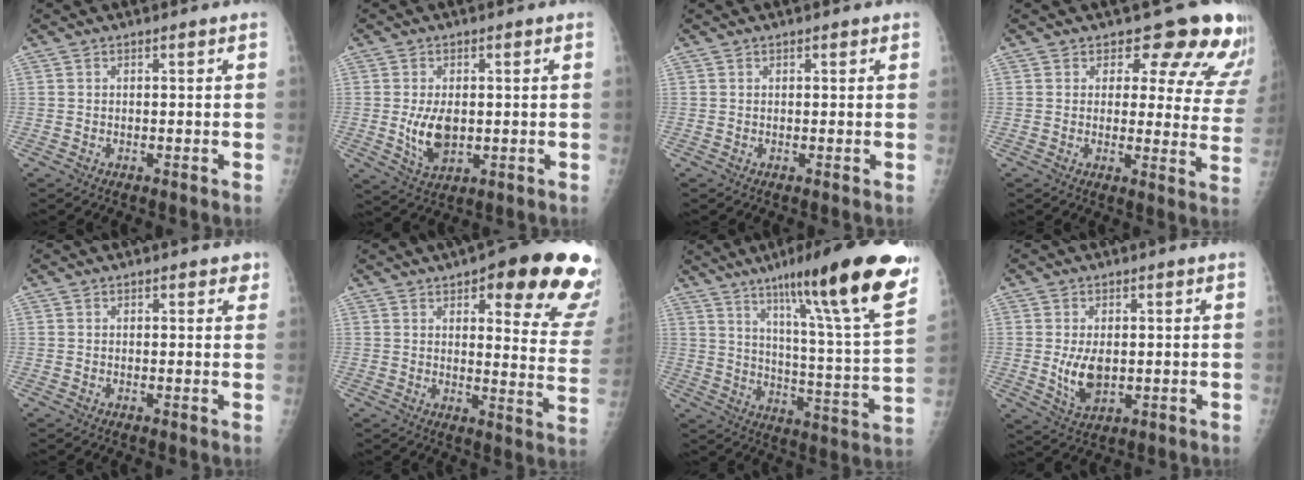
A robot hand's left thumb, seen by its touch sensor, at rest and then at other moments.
{"total": 7.1, "force": [-0.3, 4.2, 5.7], "torque": [-0.097, -0.012, 0.004]}
{"total": 0.8, "force": [0.5, 0.4, 0.5], "torque": [-0.001, 0.000, 0.003]}
{"total": 14.1, "force": [11.4, 6.2, 5.7], "torque": [-0.006, -0.074, 0.104]}
{"total": 2.2, "force": [1.3, 1.1, 1.3], "torque": [0.006, -0.003, 0.013]}
{"total": 23.1, "force": [13.2, 6.6, 17.7], "torque": [-0.181, -0.054, 0.158]}
{"total": 27.7, "force": [16.7, 3.1, 21.8], "torque": [-0.312, -0.053, 0.249]}
{"total": 6.2, "force": [-0.1, 3.7, 5.0], "torque": [-0.083, -0.014, 0.010]}